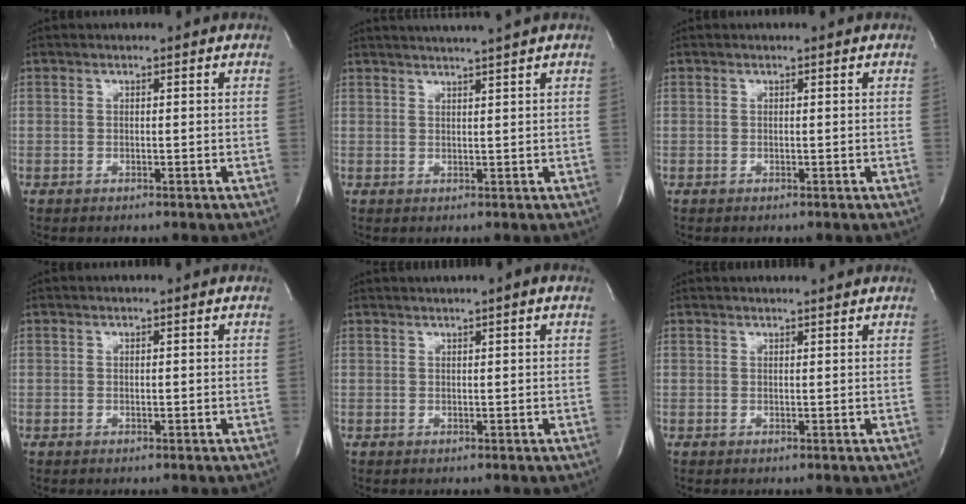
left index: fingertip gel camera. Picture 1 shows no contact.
{"total": 5.4, "force": [4.7, -1.5, 2.1], "torque": [-0.030, 0.006, 0.067]}
{"total": 0.0}
{"total": 0.0}
{"total": 3.0, "force": [2.2, -0.4, 2.1], "torque": [-0.033, 0.021, 0.036]}
{"total": 4.5, "force": [4.3, 0.0, 1.3], "torque": [-0.016, 0.019, 0.048]}